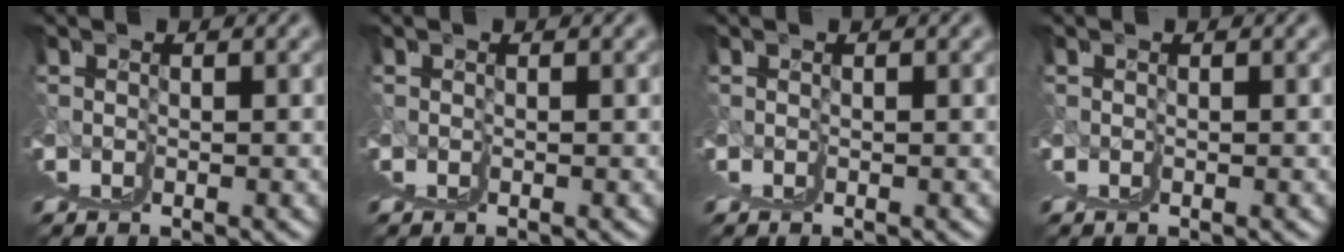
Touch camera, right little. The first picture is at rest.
{"total": 0.0}
{"total": 1.1, "force": [0.2, -0.8, -0.7], "torque": [0.011, 0.000, 0.005]}
{"total": 1.2, "force": [0.3, -0.8, -0.8], "torque": [0.014, 0.001, 0.005]}